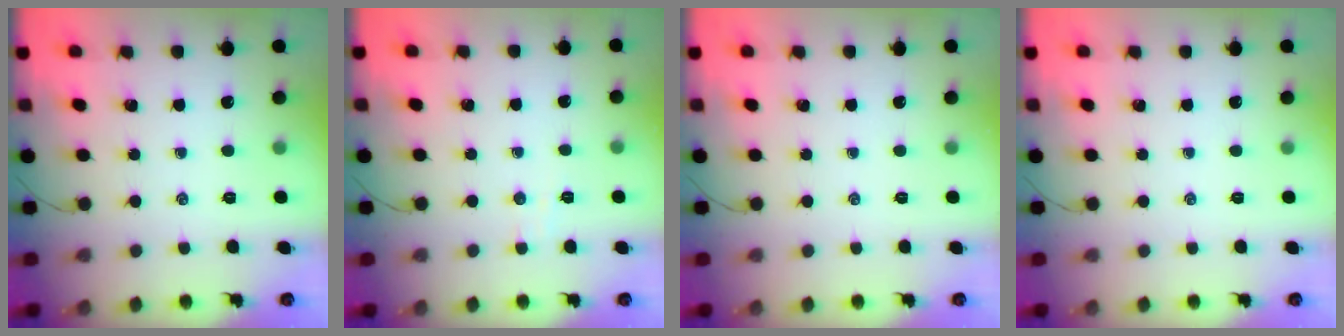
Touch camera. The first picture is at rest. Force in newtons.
{"total": 2.4, "press": 2.3, "slide": 0.6}
{"total": 0.0}
{"total": 0.0}